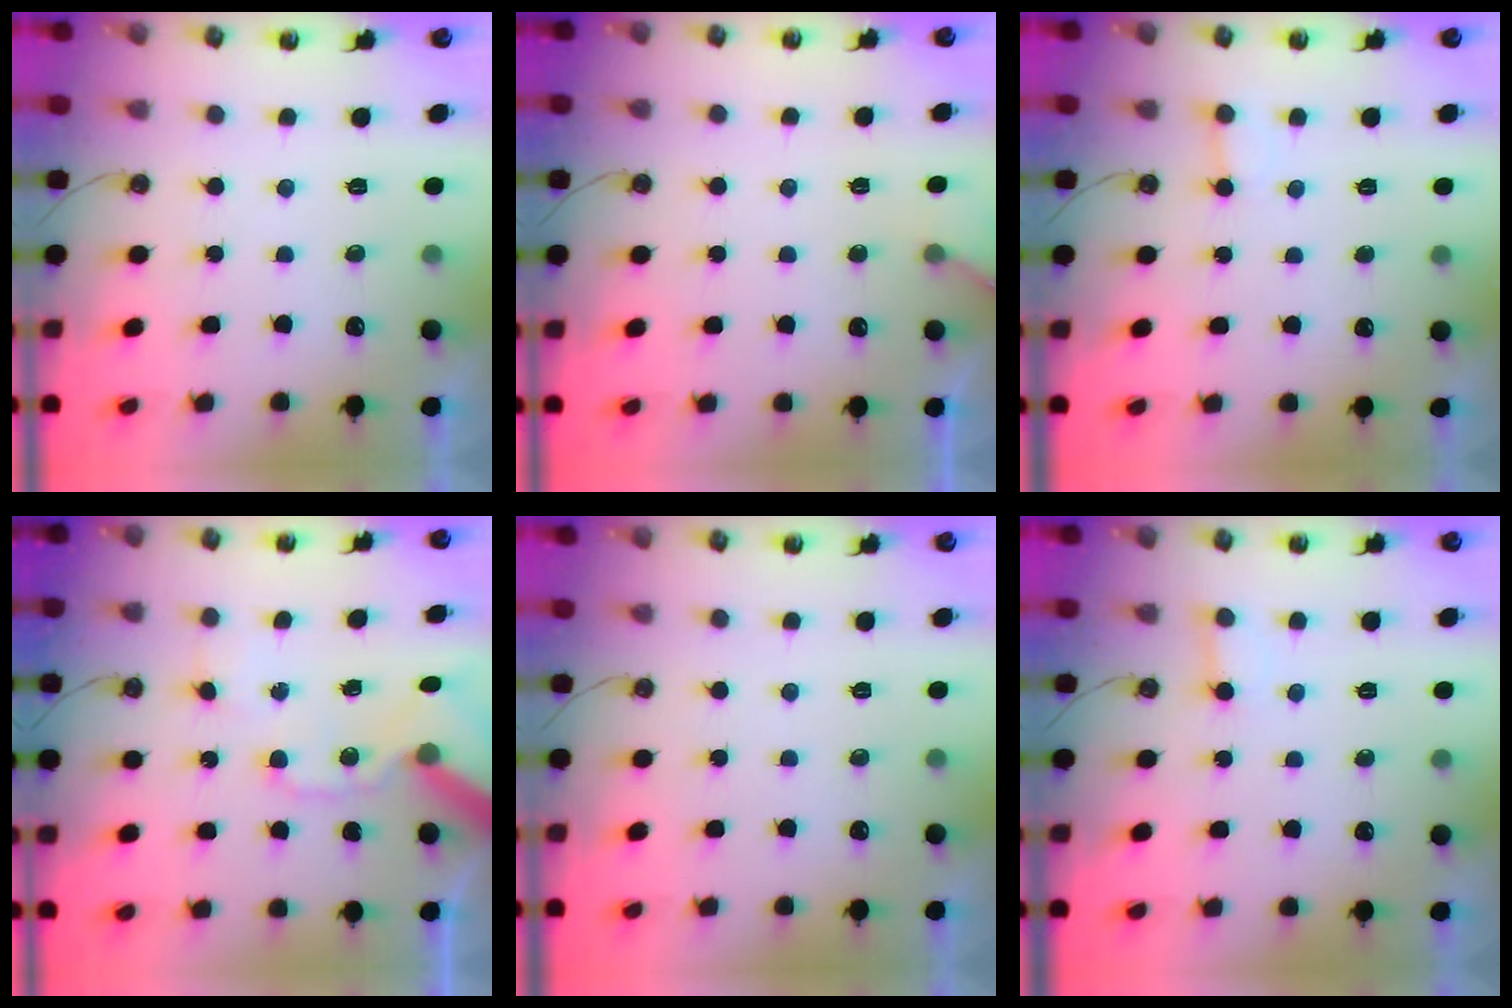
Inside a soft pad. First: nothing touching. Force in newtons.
{"total": 4.9, "press": 4.9, "slide": 0.3}
{"total": 2.8, "press": 2.8, "slide": 0.3}
{"total": 13.6, "press": 13.4, "slide": 2.0}
{"total": 0.0}
{"total": 3.2, "press": 3.1, "slide": 0.6}